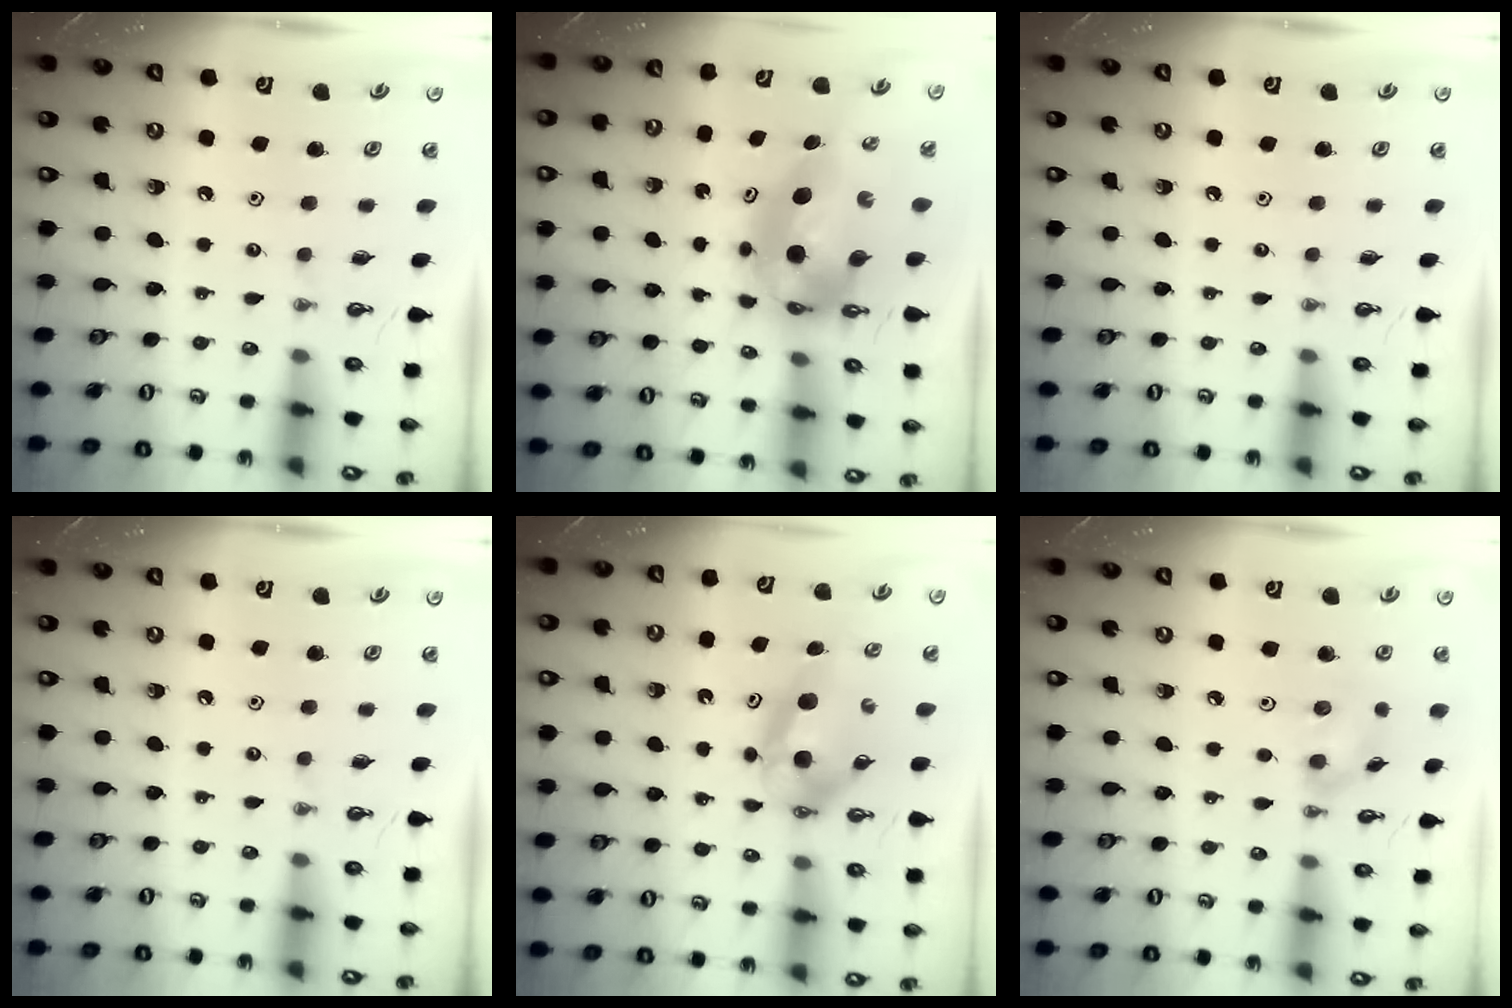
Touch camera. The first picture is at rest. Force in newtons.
{"total": 7.7, "press": 7.7, "slide": 0.9}
{"total": 0.0}
{"total": 0.0}
{"total": 6.9, "press": 5.6, "slide": 4.0}
{"total": 8.2, "press": 7.8, "slide": 2.6}